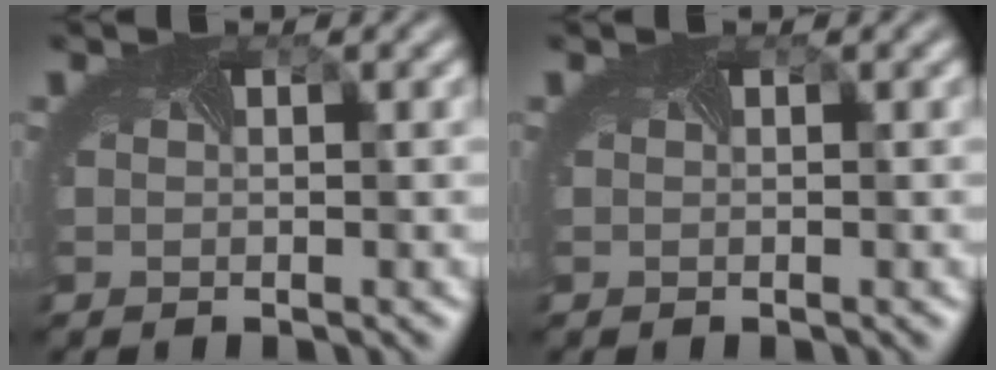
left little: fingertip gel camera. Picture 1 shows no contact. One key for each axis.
{"total": 0.0}